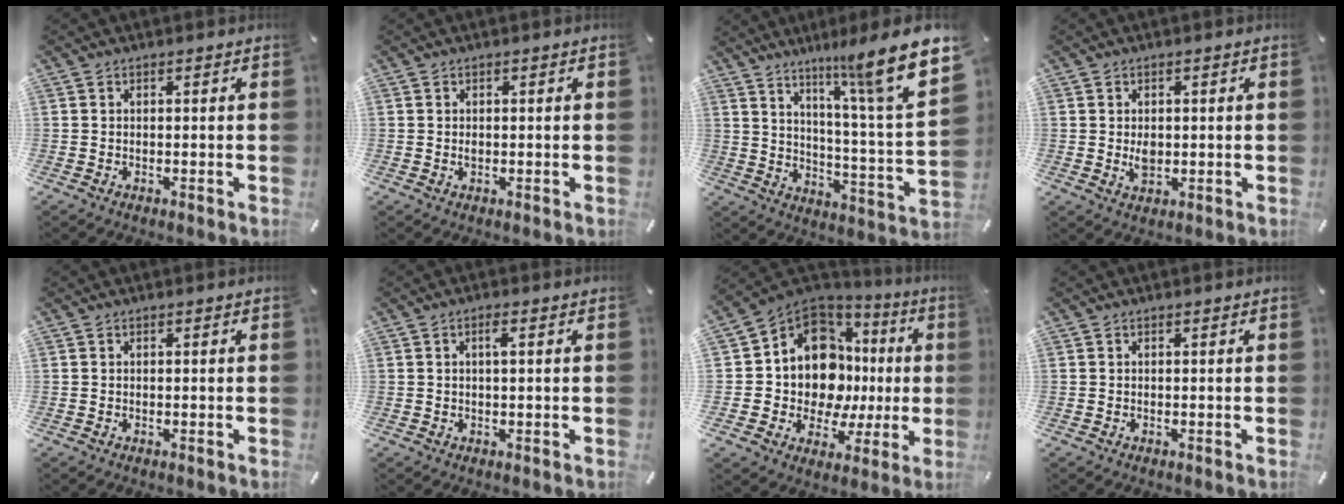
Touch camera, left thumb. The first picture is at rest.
{"total": 0.9, "force": [0.0, 0.6, 0.7], "torque": [-0.014, 0.002, -0.001]}
{"total": 16.2, "force": [11.1, 1.2, 11.8], "torque": [-0.185, -0.095, 0.164]}
{"total": 3.3, "force": [-0.1, 2.5, 2.2], "torque": [-0.034, -0.004, -0.007]}
{"total": 0.0}
{"total": 2.2, "force": [0.6, 0.6, 2.0], "torque": [-0.041, 0.004, 0.008]}
{"total": 14.9, "force": [3.3, 11.6, 8.7], "torque": [-0.178, -0.046, 0.068]}
{"total": 0.0}